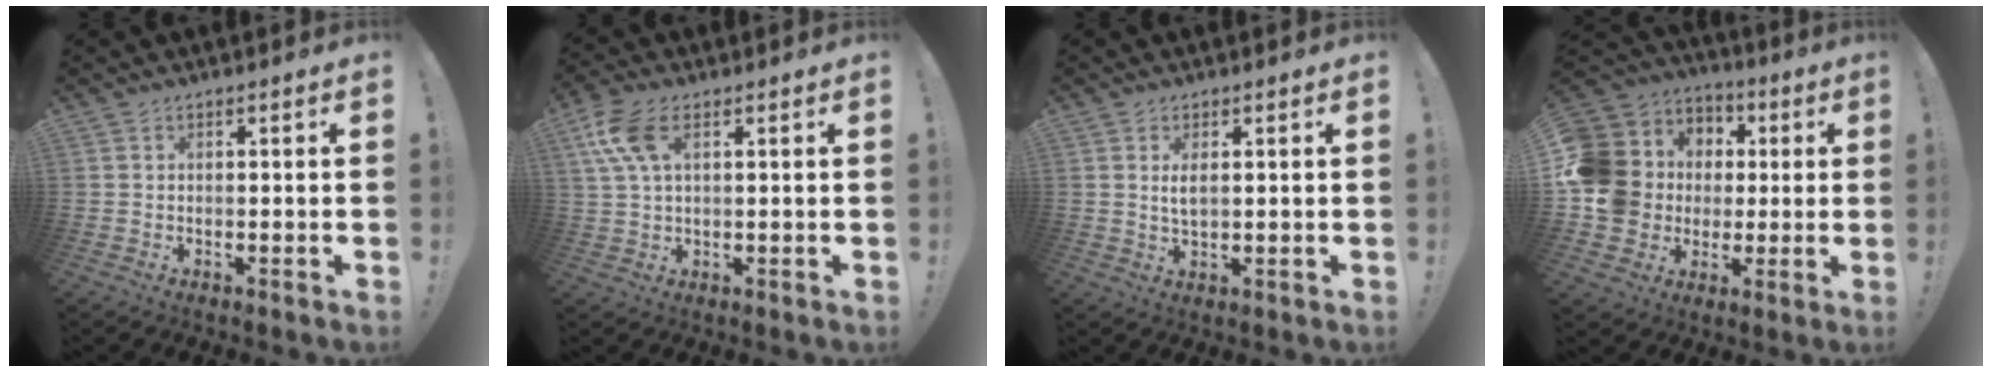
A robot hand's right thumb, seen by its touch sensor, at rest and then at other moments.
{"total": 9.5, "force": [3.6, 4.7, 7.5], "torque": [-0.154, 0.000, 0.072]}
{"total": 3.0, "force": [0.9, 1.0, 2.7], "torque": [-0.044, -0.006, 0.013]}
{"total": 16.8, "force": [0.7, 15.3, 6.8], "torque": [-0.130, 0.007, 0.047]}